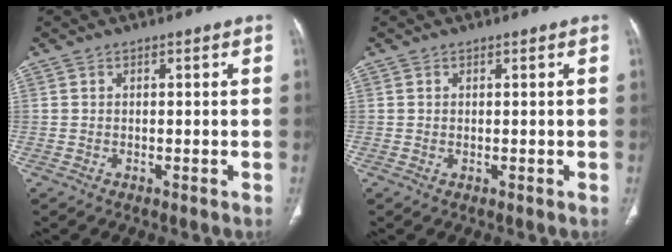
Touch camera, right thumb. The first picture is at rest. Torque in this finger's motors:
{"motor_torque": [2.28, 2.11, -0.17, -0.34, -0.07]}